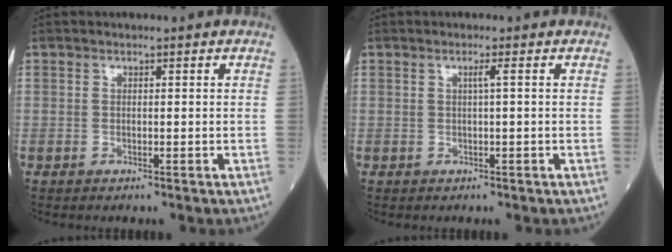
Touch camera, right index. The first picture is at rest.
{"total": 0.9, "force": [0.1, -0.3, 0.9], "torque": [-0.017, 0.002, 0.003]}